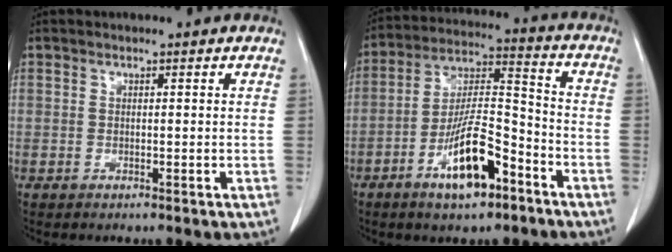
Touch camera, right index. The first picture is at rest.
{"total": 12.7, "force": [-6.7, 3.4, 10.3], "torque": [-0.200, 0.004, -0.115]}